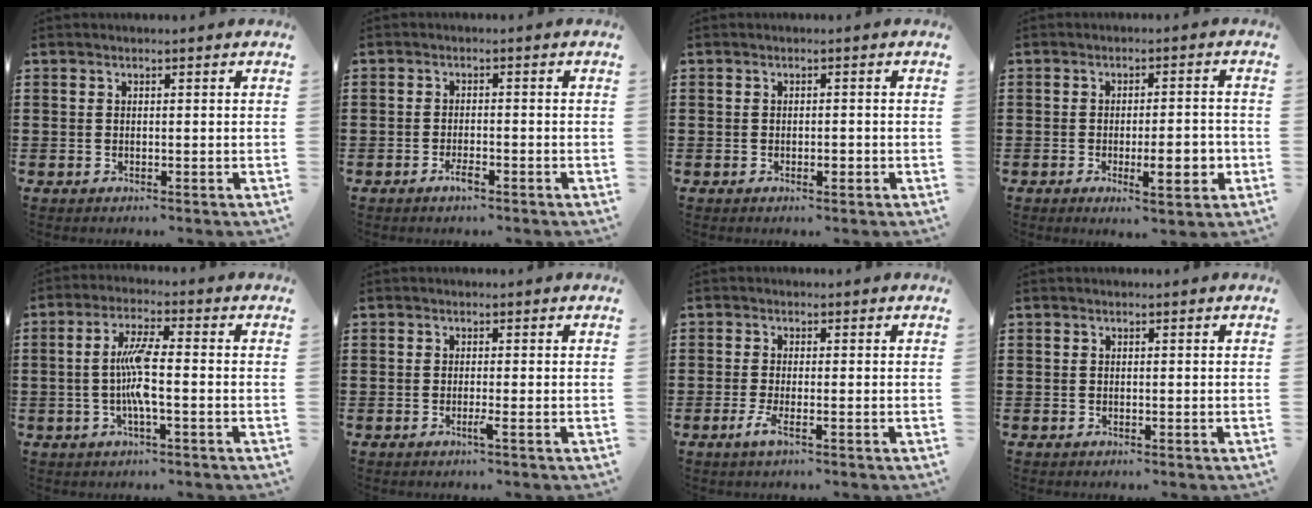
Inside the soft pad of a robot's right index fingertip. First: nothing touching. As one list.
[{"total": 2.2, "force": [-1.4, 0.5, 1.6], "torque": [-0.036, -0.005, -0.027]}, {"total": 1.3, "force": [-0.6, 0.5, 1.1], "torque": [-0.020, 0.000, -0.011]}, {"total": 7.2, "force": [-1.8, 2.1, 6.6], "torque": [-0.087, -0.008, -0.028]}, {"total": 6.4, "force": [-0.9, 1.0, 6.2], "torque": [-0.127, -0.002, -0.024]}, {"total": 1.5, "force": [-0.8, -0.3, 1.3], "torque": [-0.021, -0.008, -0.014]}, {"total": 2.9, "force": [-1.1, 0.4, 2.6], "torque": [-0.066, -0.014, -0.026]}, {"total": 0.0}]